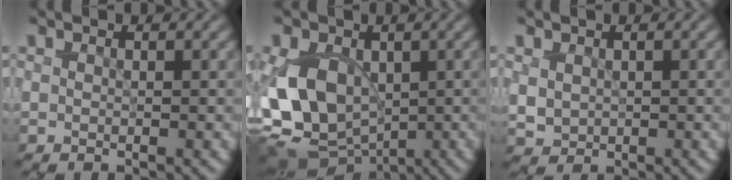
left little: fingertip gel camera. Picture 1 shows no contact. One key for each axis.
{"total": 11.5, "fx": -0.7, "fy": 8.3, "fz": 7.9, "tx": -0.147, "ty": -0.014, "tz": -0.014}
{"total": 1.5, "fx": 0.5, "fy": 1.3, "fz": 0.5, "tx": -0.010, "ty": -0.004, "tz": 0.013}